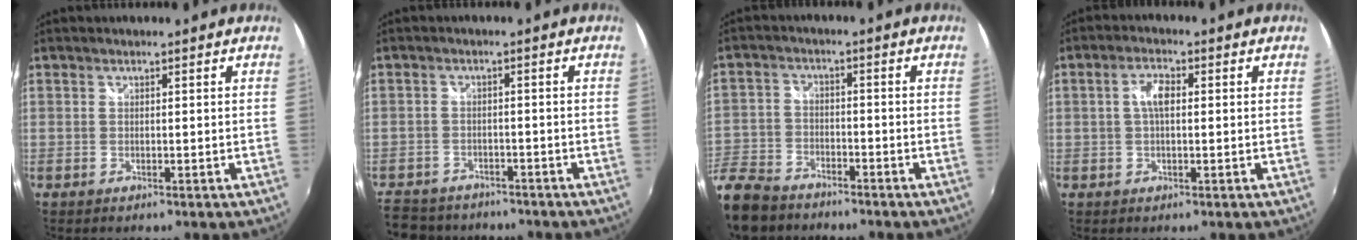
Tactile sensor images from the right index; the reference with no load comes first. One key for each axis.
{"total": 10.1, "fx": -8.2, "fy": 5.3, "fz": 2.6, "tx": -0.087, "ty": 0.007, "tz": -0.130}
{"total": 13.6, "fx": -9.7, "fy": 8.0, "fz": 5.2, "tx": -0.156, "ty": -0.002, "tz": -0.183}
{"total": 3.7, "fx": 0.3, "fy": 1.6, "fz": 3.3, "tx": -0.066, "ty": 0.009, "tz": 0.004}